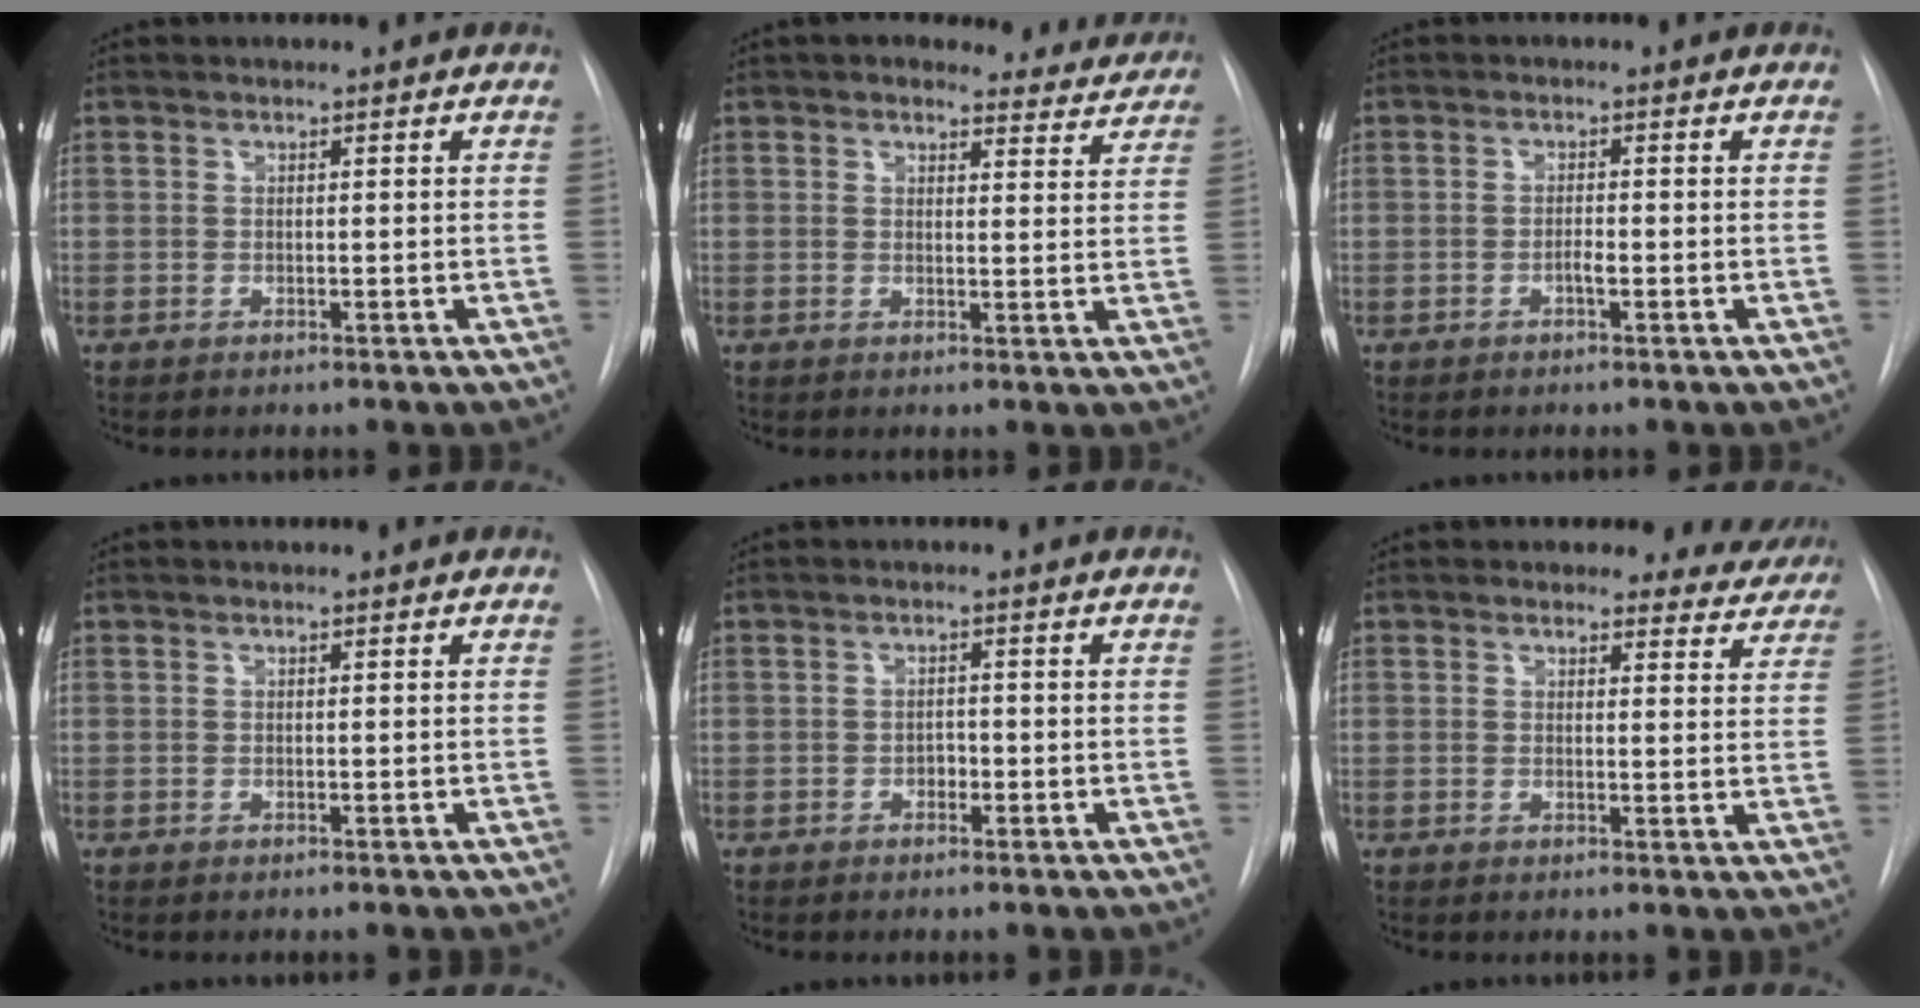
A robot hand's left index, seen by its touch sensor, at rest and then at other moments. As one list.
[{"total": 10.6, "force": [9.8, 3.1, 3.0], "torque": [-0.010, -0.021, 0.096]}, {"total": 1.3, "force": [-0.7, 0.2, 1.1], "torque": [-0.020, -0.001, -0.013]}, {"total": 0.0}, {"total": 1.4, "force": [-0.7, 0.9, 0.8], "torque": [-0.008, 0.002, -0.012]}, {"total": 6.7, "force": [6.2, 2.5, -0.7], "torque": [0.043, -0.024, 0.038]}]